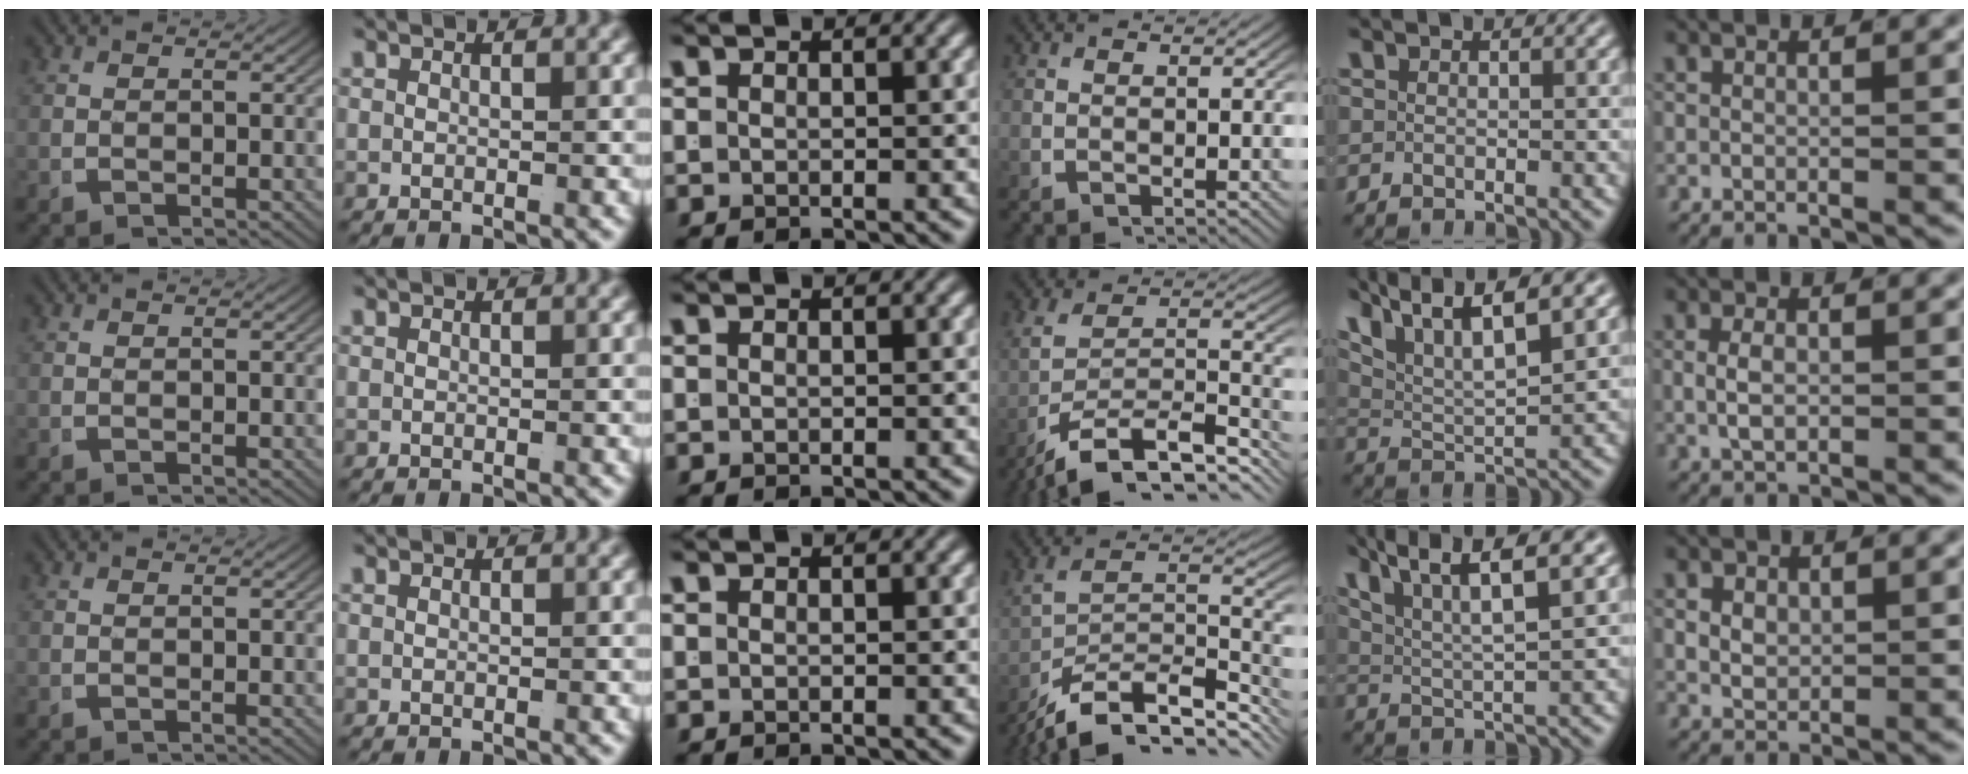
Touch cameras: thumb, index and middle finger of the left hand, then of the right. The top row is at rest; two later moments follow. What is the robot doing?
{"motion": "lift_and_place", "object": "jacket"}